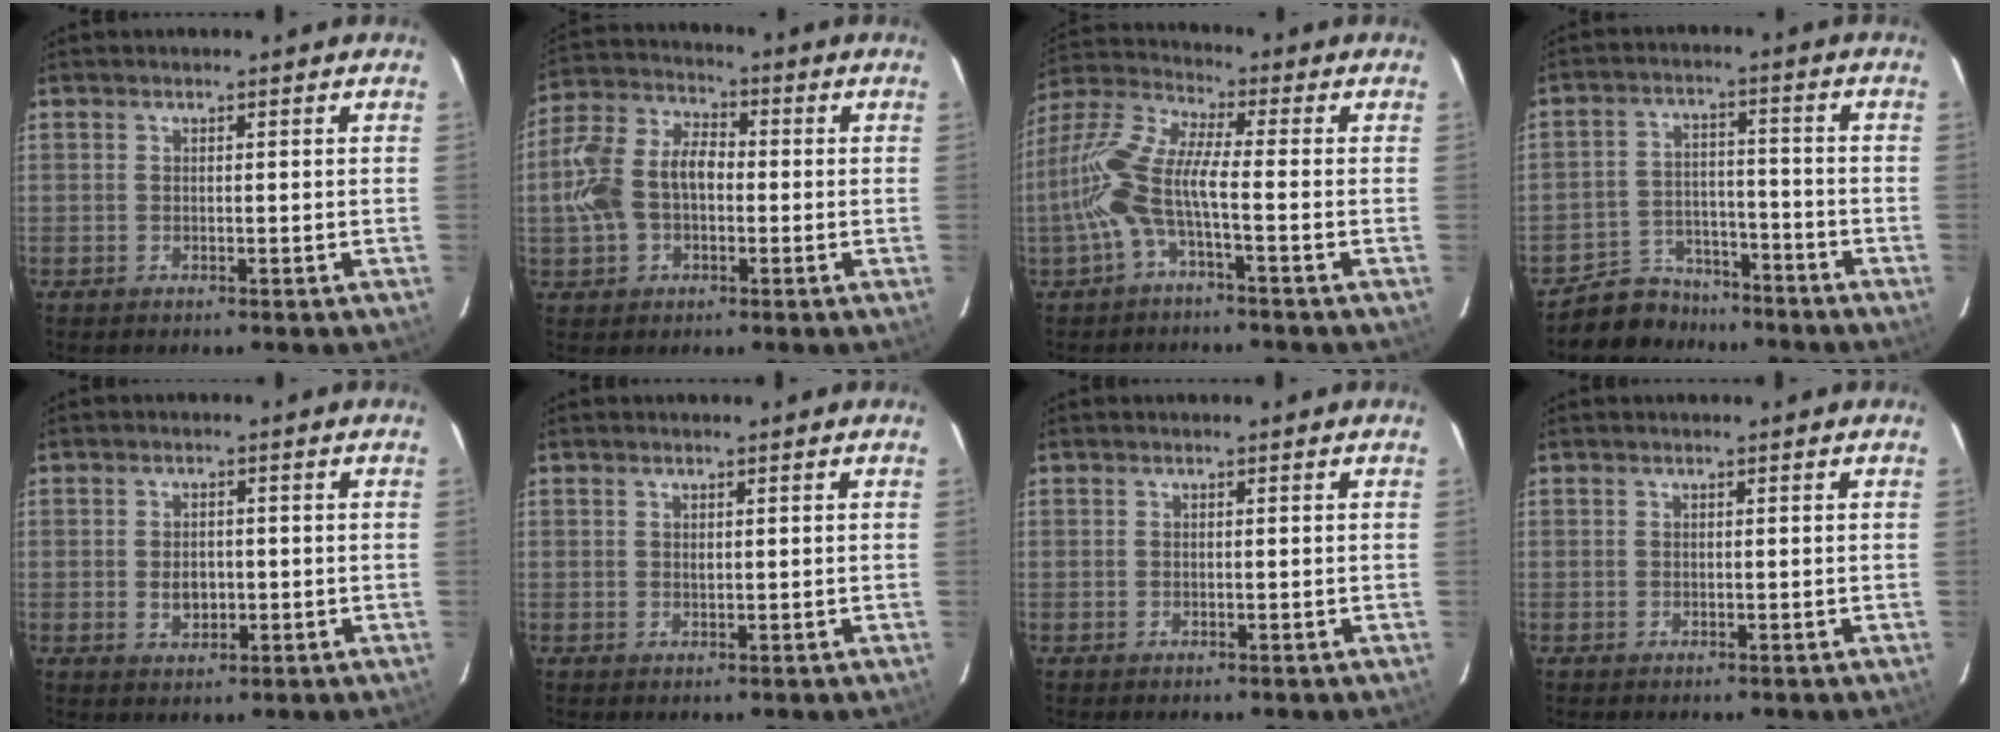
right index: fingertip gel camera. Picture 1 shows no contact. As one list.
[{"total": 12.0, "force": [-1.3, 8.0, 8.9], "torque": [-0.194, 0.025, -0.026]}, {"total": 10.4, "force": [-3.0, 1.8, 9.8], "torque": [-0.218, 0.006, -0.061]}, {"total": 9.2, "force": [-7.8, 4.8, 1.1], "torque": [-0.042, 0.024, -0.117]}, {"total": 3.6, "force": [-0.5, 2.7, 2.3], "torque": [-0.040, -0.002, -0.005]}, {"total": 0.6, "force": [0.3, 0.4, 0.4], "torque": [-0.007, 0.002, 0.007]}, {"total": 0.0}, {"total": 0.0}]